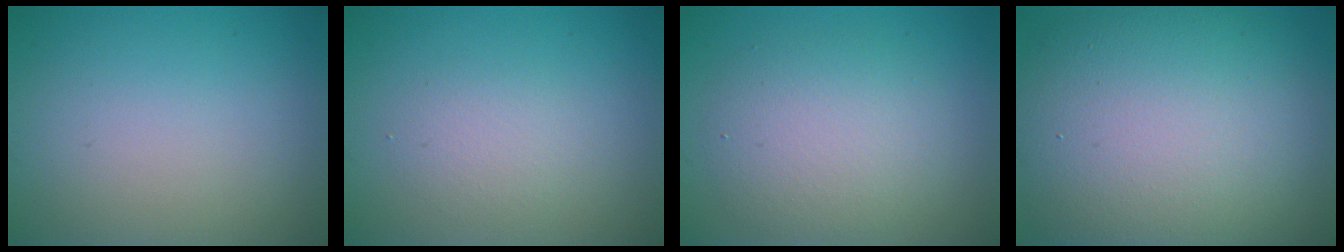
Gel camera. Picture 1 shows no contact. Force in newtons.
{"total": 1.9, "press": 1.8, "slide": 0.2}
{"total": 4.7, "press": 4.6, "slide": 0.4}
{"total": 15.0, "press": 15.0, "slide": 0.5}